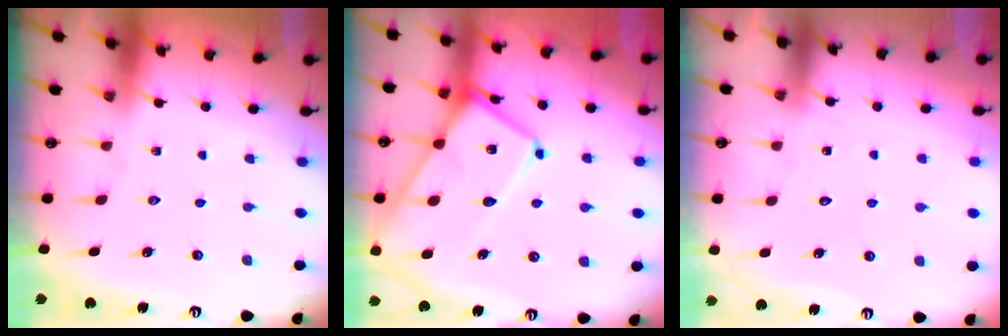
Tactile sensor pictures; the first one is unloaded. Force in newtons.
{"total": 16.0, "press": 15.9, "slide": 1.6}
{"total": 5.6, "press": 5.6, "slide": 0.3}